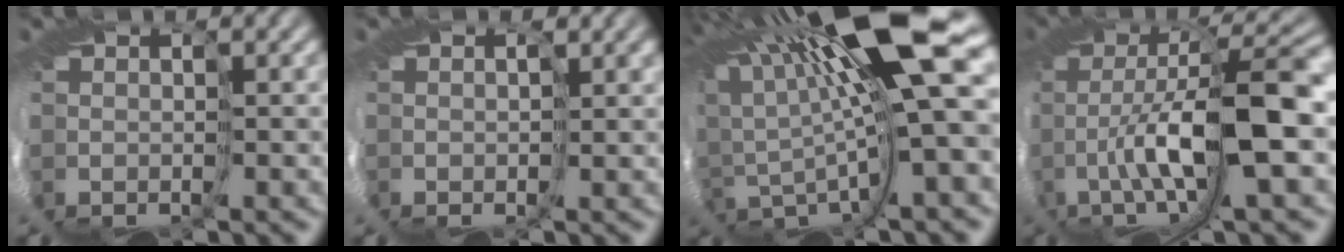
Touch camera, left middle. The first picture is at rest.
{"total": 1.3, "force": [0.6, 0.5, 1.0], "torque": [-0.025, 0.008, 0.002]}
{"total": 11.9, "force": [5.5, 0.4, 10.6], "torque": [-0.202, 0.002, 0.097]}
{"total": 6.5, "force": [-0.5, 0.6, 6.4], "torque": [-0.127, 0.013, -0.024]}